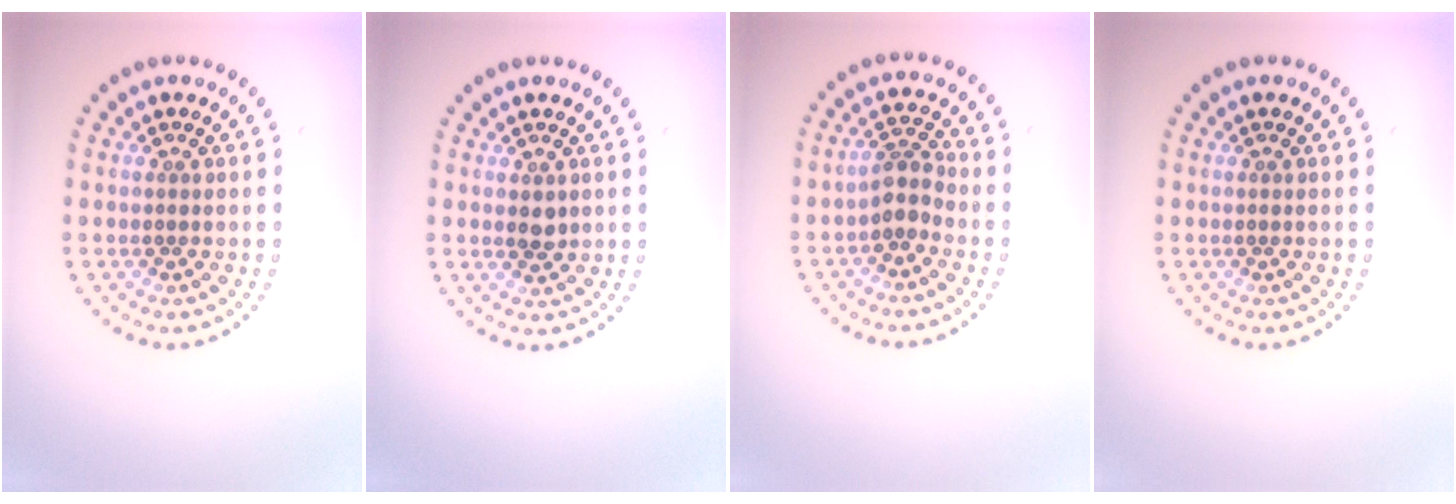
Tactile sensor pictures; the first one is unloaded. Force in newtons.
{"total": 1.3, "press": 1.3, "slide": 0.2}
{"total": 2.0, "press": 1.6, "slide": 1.2}
{"total": 0.0}